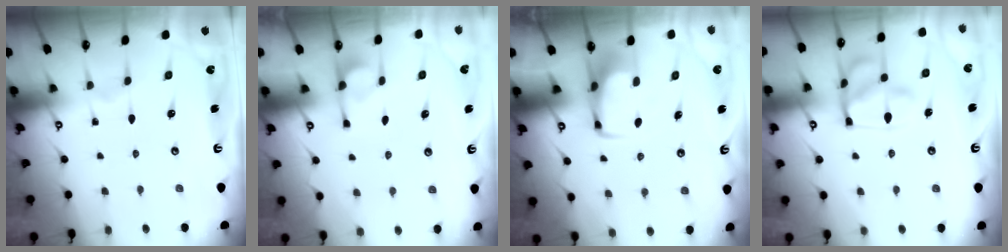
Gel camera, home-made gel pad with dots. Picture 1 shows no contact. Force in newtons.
{"total": 0.9, "press": 0.1, "slide": 0.9}
{"total": 3.9, "press": 3.9, "slide": 0.3}
{"total": 13.0, "press": 12.9, "slide": 1.3}